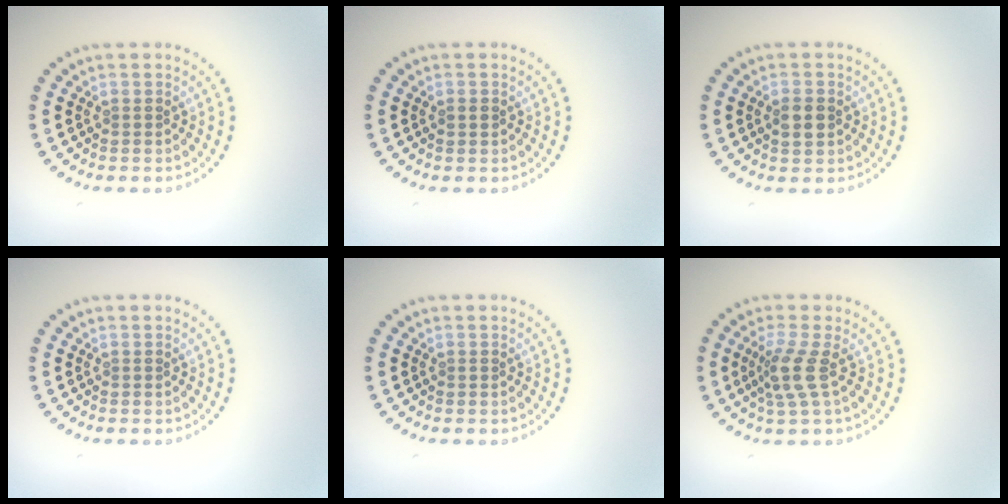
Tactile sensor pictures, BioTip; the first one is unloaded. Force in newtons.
{"total": 1.0, "press": 0.9, "slide": 0.2}
{"total": 2.0, "press": 2.0, "slide": 0.1}
{"total": 0.0}
{"total": 0.0}
{"total": 2.8, "press": 2.2, "slide": 1.8}